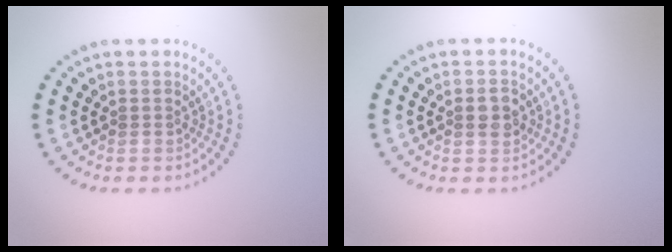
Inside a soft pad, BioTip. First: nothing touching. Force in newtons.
{"total": 1.8, "press": 1.7, "slide": 0.2}